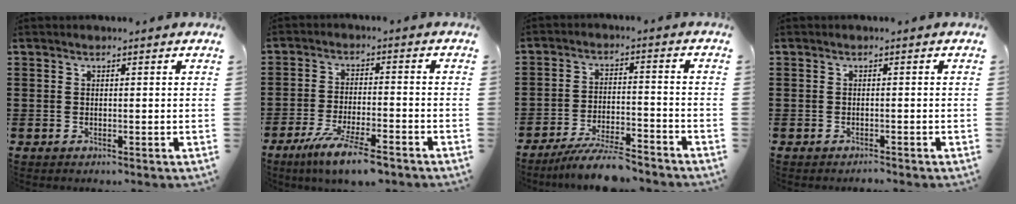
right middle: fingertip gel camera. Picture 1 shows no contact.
{"total": 7.1, "force": [-5.4, 0.5, 4.7], "torque": [-0.098, -0.014, -0.098]}
{"total": 7.1, "force": [-6.6, 0.2, 2.8], "torque": [-0.051, -0.003, -0.122]}
{"total": 0.6, "force": [-0.6, 0.0, 0.1], "torque": [-0.005, -0.002, -0.013]}